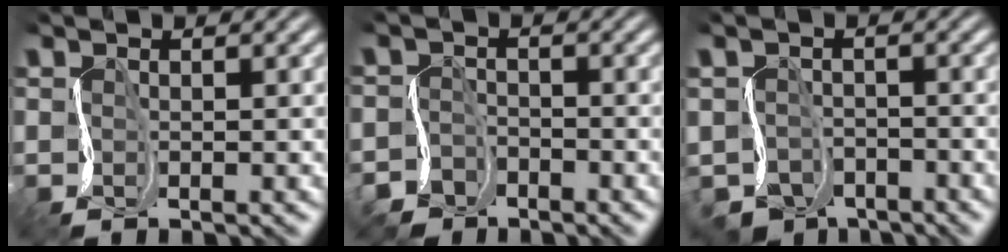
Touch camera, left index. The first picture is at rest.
{"total": 3.6, "force": [-3.1, 1.9, 0.2], "torque": [-0.004, -0.001, -0.067]}
{"total": 3.8, "force": [-3.0, 2.0, 1.0], "torque": [-0.015, -0.007, -0.066]}